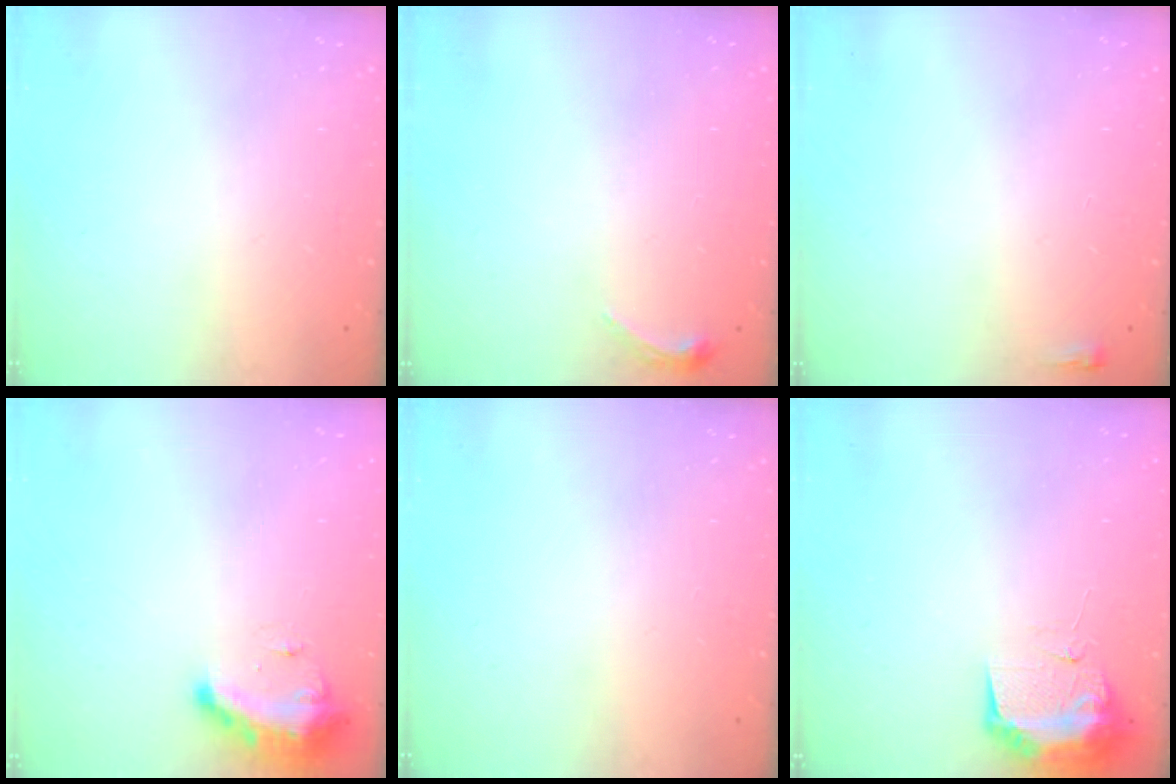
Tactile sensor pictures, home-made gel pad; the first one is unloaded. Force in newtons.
{"total": 3.9, "press": 3.8, "slide": 0.7}
{"total": 2.0, "press": 2.0, "slide": 0.5}
{"total": 9.2, "press": 9.1, "slide": 0.5}
{"total": 0.0}
{"total": 9.4, "press": 9.4, "slide": 0.9}